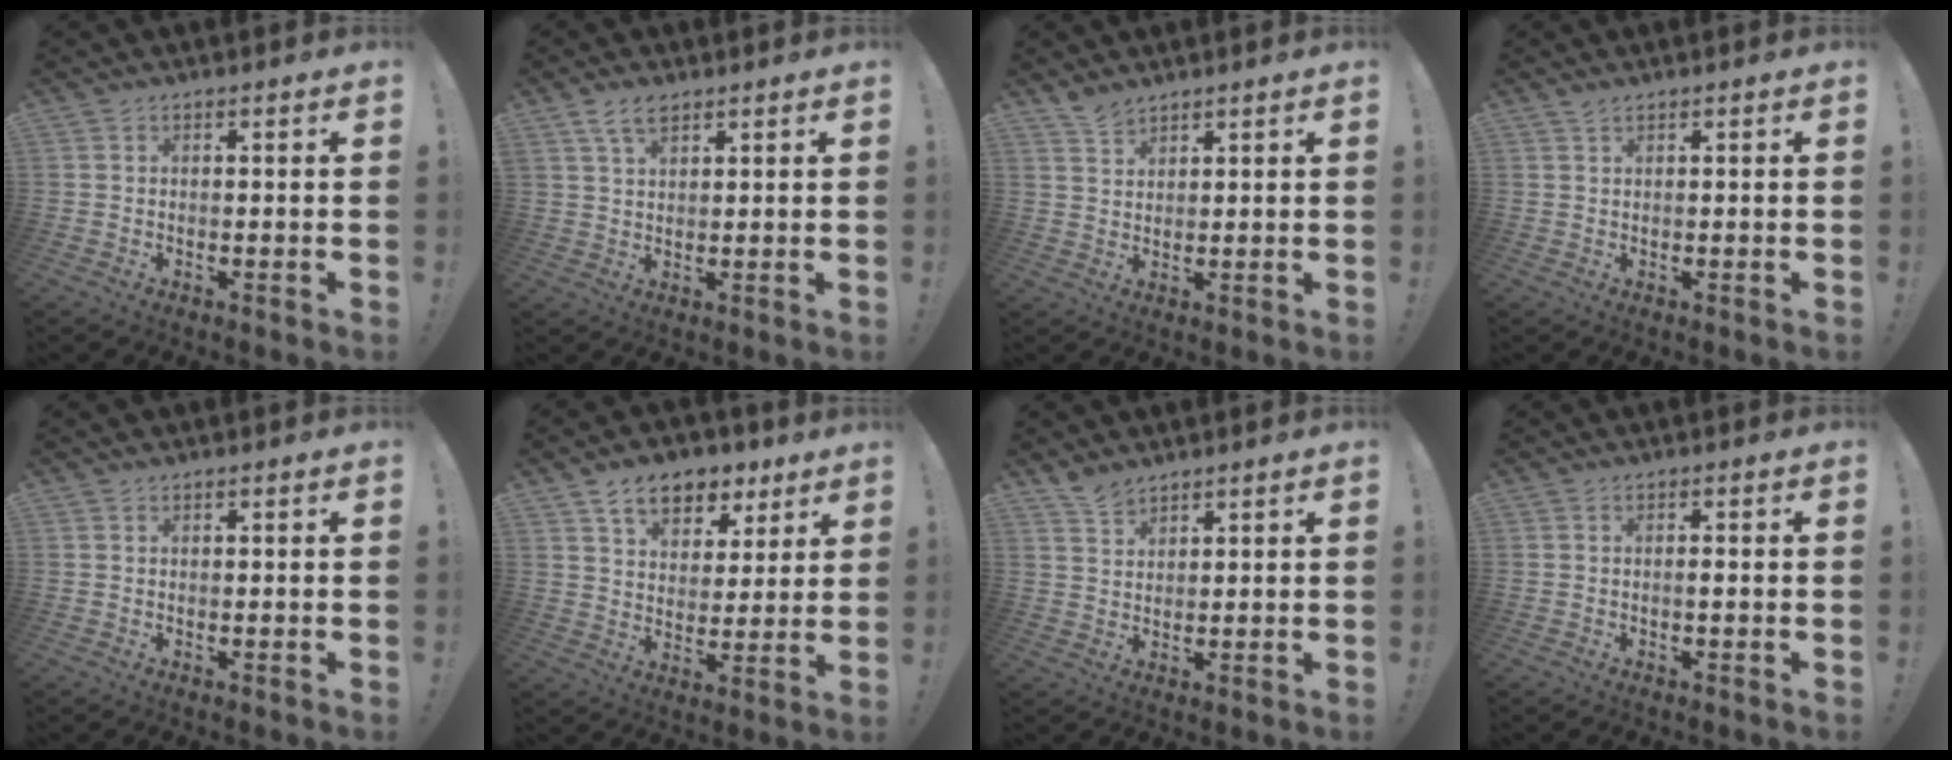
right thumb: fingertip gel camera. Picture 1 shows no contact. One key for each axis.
{"total": 4.9, "fx": 3.2, "fy": 2.3, "fz": 2.9, "tx": -0.048, "ty": -0.010, "tz": 0.060}
{"total": 3.8, "fx": 3.4, "fy": 1.4, "fz": 1.1, "tx": -0.014, "ty": -0.021, "tz": 0.062}
{"total": 1.2, "fx": 1.0, "fy": 0.3, "fz": 0.6, "tx": -0.014, "ty": 0.003, "tz": 0.019}
{"total": 0.6, "fx": 0.5, "fy": 0.2, "fz": 0.0, "tx": 0.007, "ty": -0.003, "tz": 0.010}
{"total": 11.4, "fx": 7.2, "fy": 7.1, "fz": 5.2, "tx": -0.069, "ty": -0.041, "tz": 0.133}
{"total": 4.3, "fx": 3.8, "fy": 1.7, "fz": 1.2, "tx": -0.019, "ty": -0.022, "tz": 0.070}
{"total": 1.0, "fx": -0.4, "fy": 0.1, "fz": 0.9, "tx": -0.011, "ty": -0.002, "tz": -0.009}